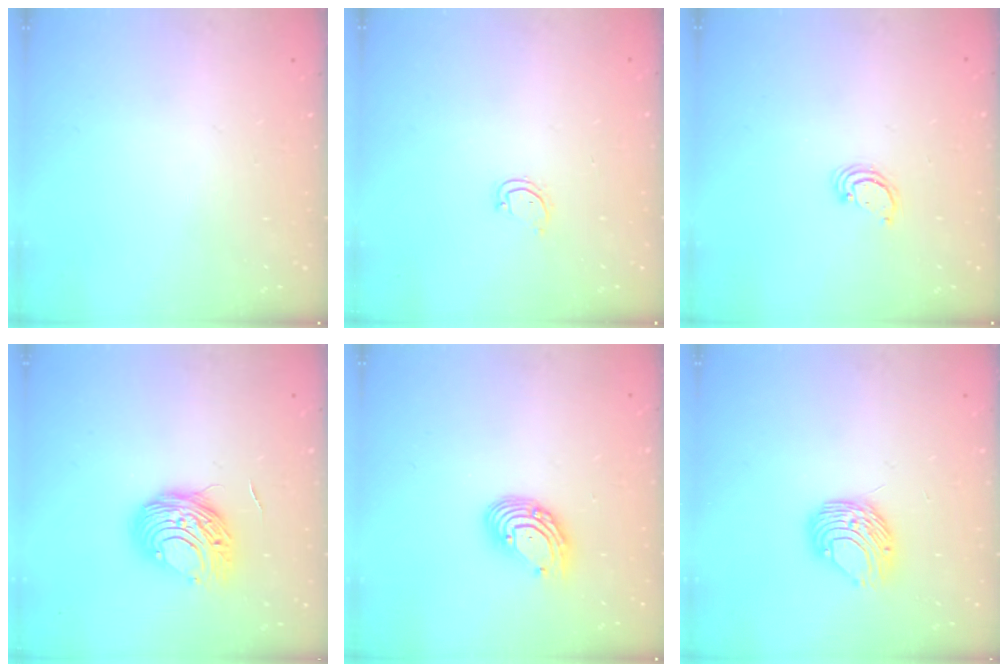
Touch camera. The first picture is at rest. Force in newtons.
{"total": 3.3, "press": 3.3, "slide": 0.2}
{"total": 2.6, "press": 2.6, "slide": 0.3}
{"total": 10.0, "press": 10.0, "slide": 0.8}
{"total": 8.9, "press": 8.8, "slide": 0.8}
{"total": 8.9, "press": 8.9, "slide": 0.7}